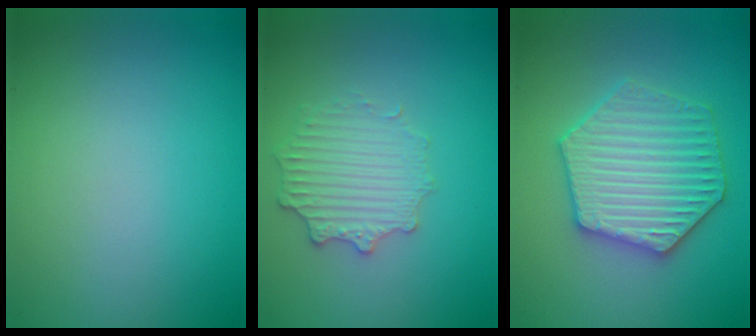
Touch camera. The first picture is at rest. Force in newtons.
{"total": 2.7, "press": 2.6, "slide": 0.5}
{"total": 6.3, "press": 6.2, "slide": 1.2}